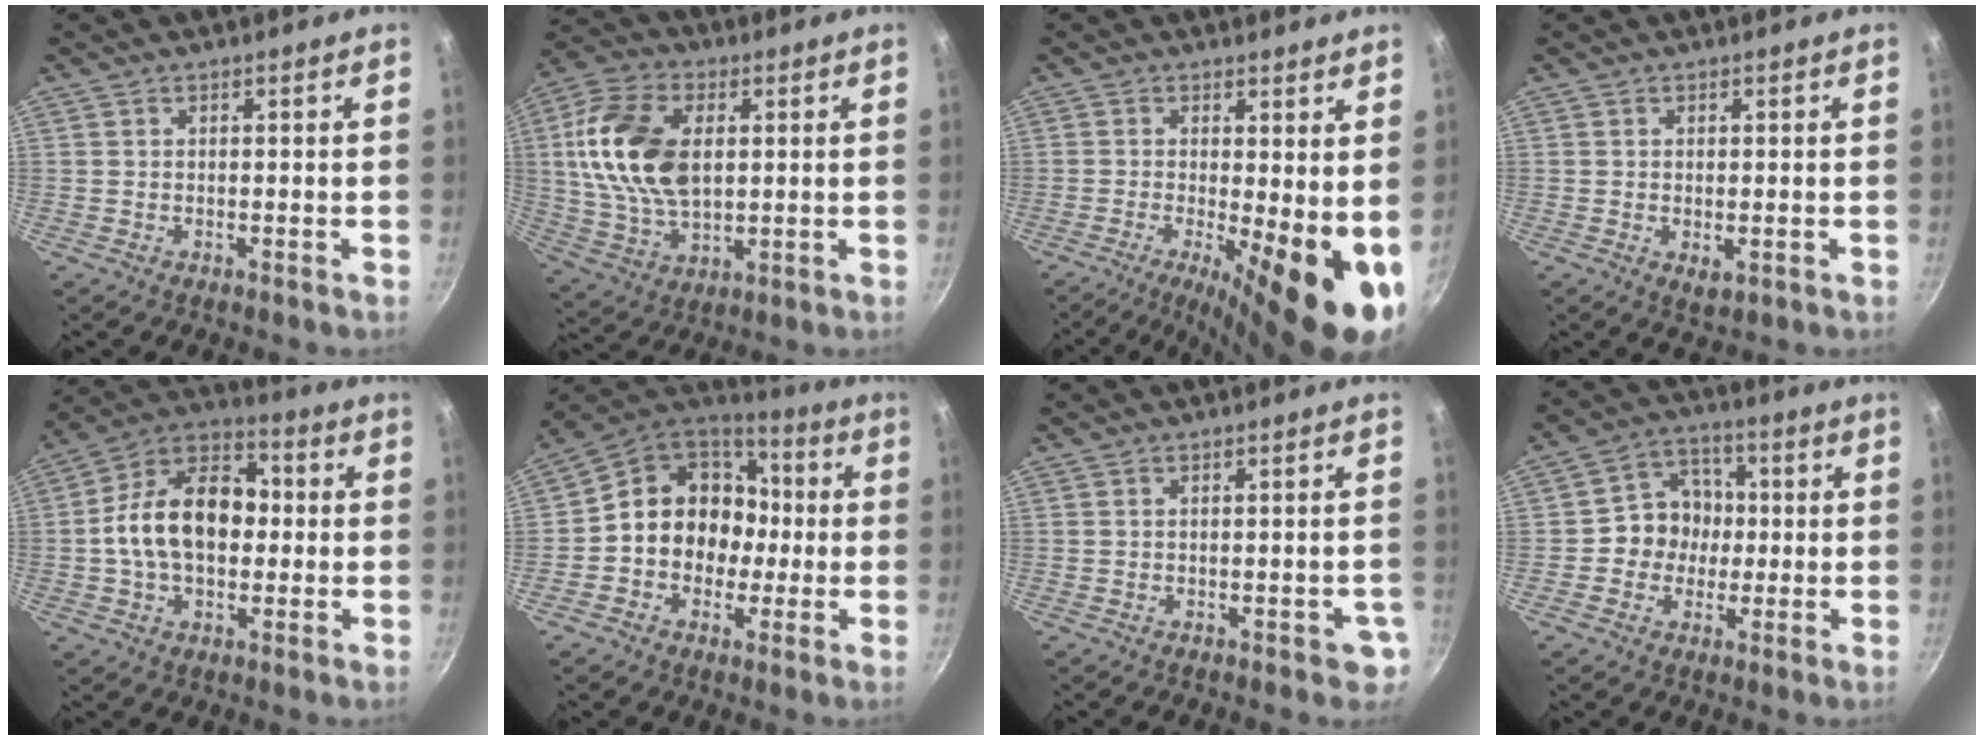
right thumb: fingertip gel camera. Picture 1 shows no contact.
{"total": 18.3, "force": [2.9, 11.6, 13.9], "torque": [-0.250, -0.002, 0.054]}
{"total": 14.4, "force": [-2.0, 4.6, 13.5], "torque": [-0.168, -0.021, -0.025]}
{"total": 2.2, "force": [-0.2, 1.3, 1.8], "torque": [-0.026, -0.008, -0.002]}
{"total": 17.0, "force": [-0.3, 11.3, 12.7], "torque": [-0.178, 0.040, -0.024]}
{"total": 14.9, "force": [-1.1, 12.9, 7.3], "torque": [-0.068, 0.044, -0.030]}
{"total": 3.8, "force": [-1.5, 1.7, 3.0], "torque": [-0.023, 0.009, -0.013]}
{"total": 8.8, "force": [-0.6, 7.9, 3.7], "torque": [-0.014, 0.019, -0.026]}